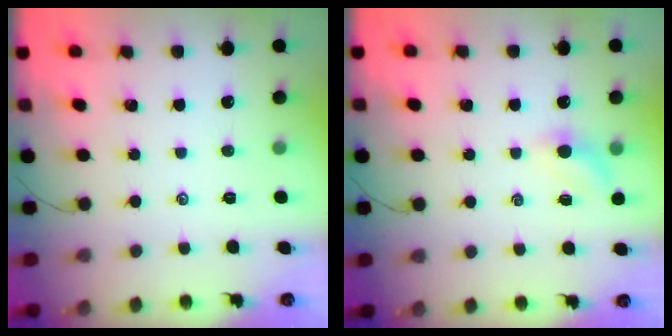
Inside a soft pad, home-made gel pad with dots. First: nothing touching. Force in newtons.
{"total": 5.1, "press": 4.9, "slide": 1.3}